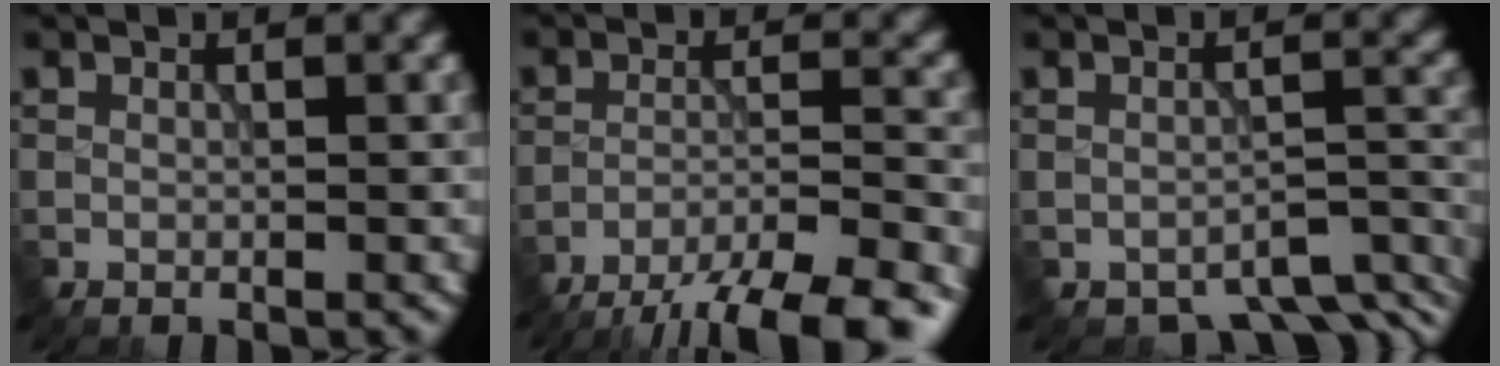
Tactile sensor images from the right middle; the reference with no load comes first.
{"total": 12.2, "force": [-10.3, 2.6, 5.9], "torque": [-0.089, -0.012, -0.137]}
{"total": 4.4, "force": [-3.6, 1.8, 1.9], "torque": [-0.020, -0.019, -0.044]}